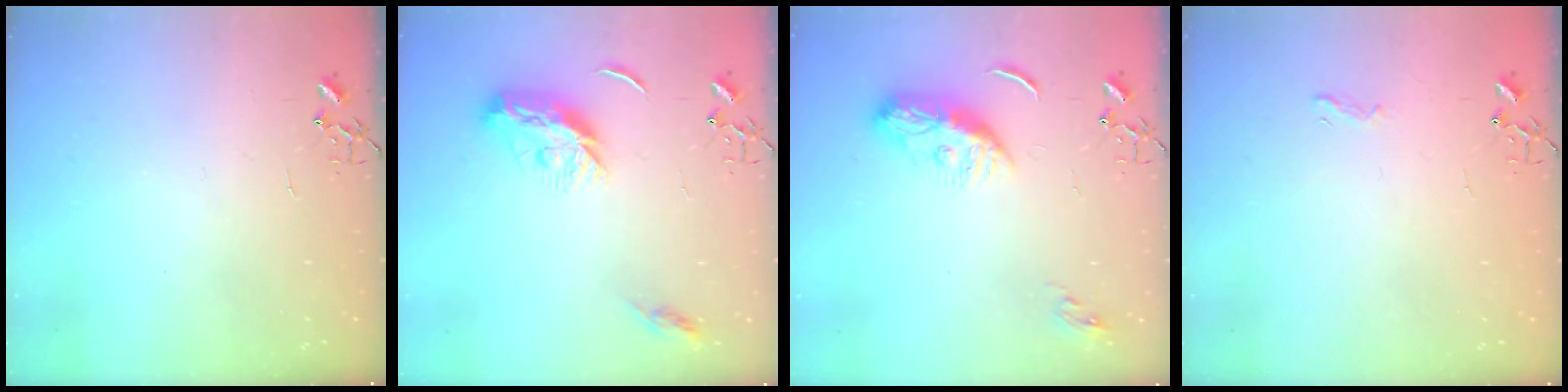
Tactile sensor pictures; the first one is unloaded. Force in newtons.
{"total": 11.4, "press": 11.4, "slide": 0.8}
{"total": 10.5, "press": 10.5, "slide": 0.3}
{"total": 5.0, "press": 5.0, "slide": 0.6}